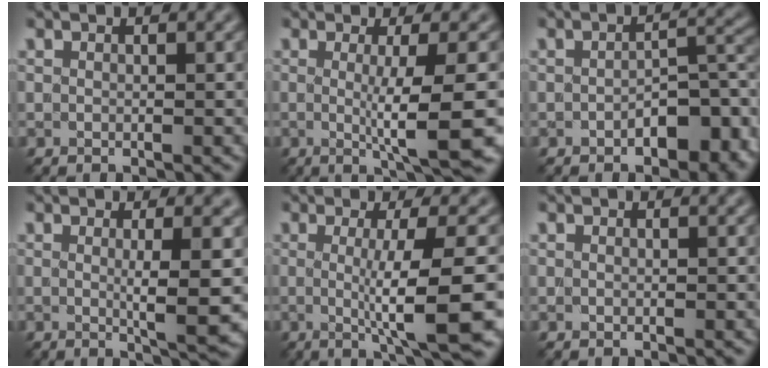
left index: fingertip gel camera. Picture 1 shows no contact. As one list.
[{"total": 7.6, "force": [-0.8, 1.2, 7.5], "torque": [-0.109, -0.008, -0.006]}, {"total": 5.9, "force": [-2.5, 2.7, 4.7], "torque": [-0.061, 0.007, -0.033]}, {"total": 5.8, "force": [0.1, 0.9, 5.7], "torque": [-0.081, -0.007, 0.005]}, {"total": 8.6, "force": [-0.9, 1.4, 8.4], "torque": [-0.118, -0.009, -0.008]}, {"total": 0.0}]